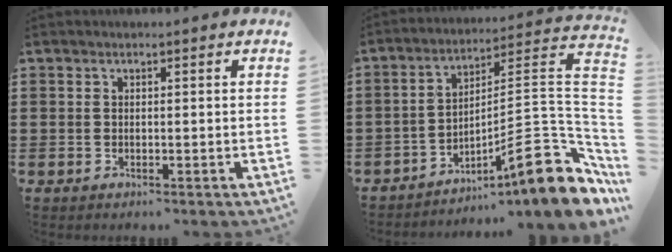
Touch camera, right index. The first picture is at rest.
{"total": 13.4, "force": [-6.6, 2.9, 11.3], "torque": [-0.148, -0.008, -0.115]}